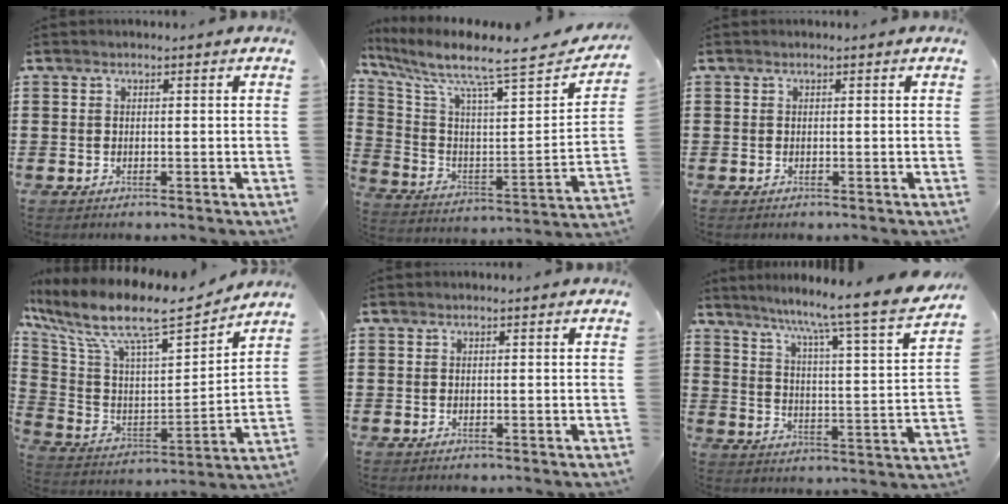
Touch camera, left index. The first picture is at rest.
{"total": 8.6, "force": [7.3, 0.6, 4.5], "torque": [-0.110, -0.071, 0.107]}
{"total": 0.0}
{"total": 10.7, "force": [8.1, 2.5, 6.5], "torque": [-0.152, -0.055, 0.133]}
{"total": 0.0}
{"total": 7.2, "force": [6.2, -1.4, 3.4], "torque": [-0.077, -0.066, 0.090]}